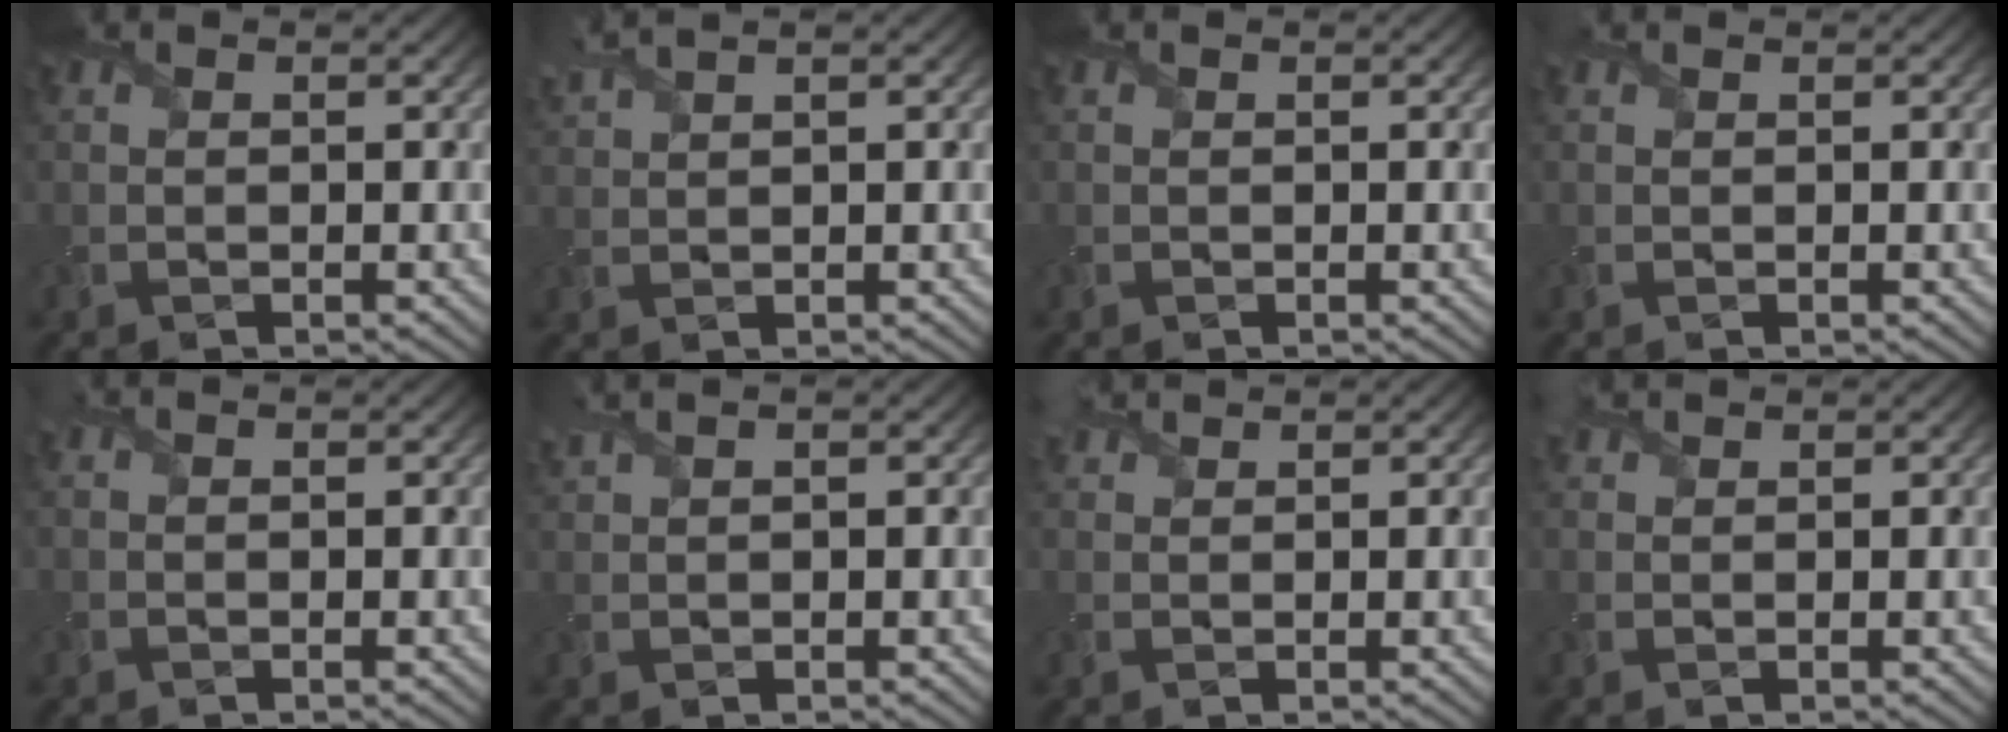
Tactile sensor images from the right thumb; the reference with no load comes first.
{"total": 2.8, "force": [2.5, -0.2, 1.2], "torque": [-0.036, 0.014, 0.050]}
{"total": 0.0}
{"total": 0.0}
{"total": 0.0}
{"total": 2.1, "force": [1.9, -0.1, 0.9], "torque": [-0.025, 0.010, 0.038]}
{"total": 2.4, "force": [2.3, 0.4, 0.7], "torque": [-0.019, 0.012, 0.044]}
{"total": 2.1, "force": [2.0, 0.4, 0.6], "torque": [-0.017, 0.011, 0.038]}